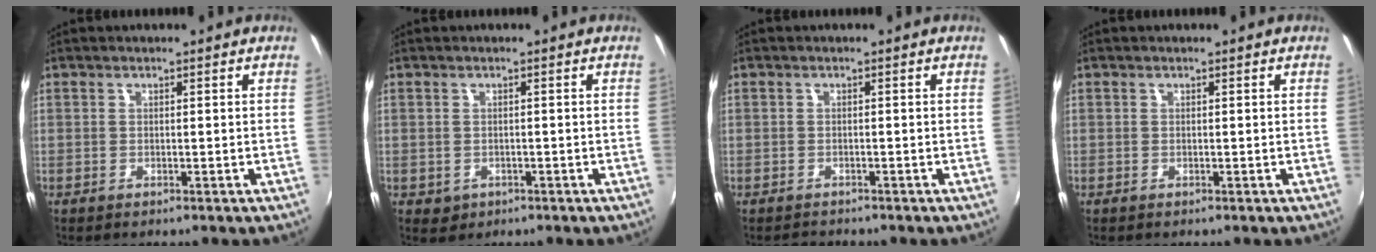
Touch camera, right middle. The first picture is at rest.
{"total": 2.0, "force": [-0.5, 1.8, 0.7], "torque": [-0.015, -0.003, -0.002]}
{"total": 1.6, "force": [-1.4, 0.8, -0.2], "torque": [-0.001, 0.002, -0.023]}
{"total": 0.0}